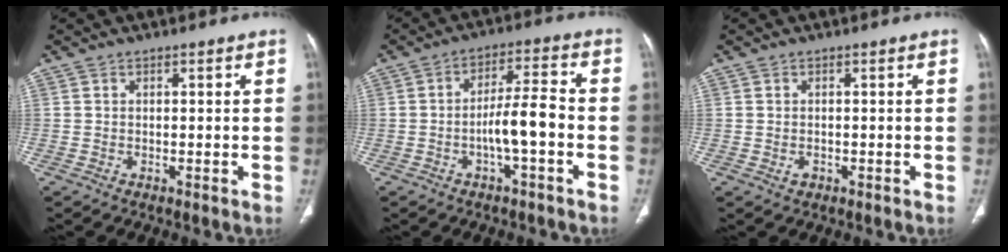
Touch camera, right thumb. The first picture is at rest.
{"total": 7.7, "force": [-2.4, 1.7, 7.1], "torque": [-0.129, 0.032, -0.041]}
{"total": 1.3, "force": [-0.4, 1.0, 0.7], "torque": [-0.012, 0.004, -0.001]}